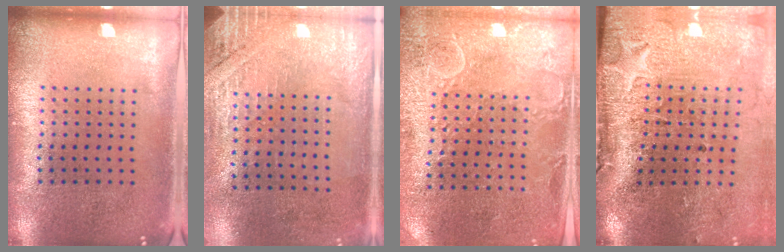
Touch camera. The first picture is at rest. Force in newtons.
{"total": 2.7, "press": 2.4, "slide": 1.2}
{"total": 2.8, "press": 2.7, "slide": 0.8}
{"total": 4.8, "press": 3.8, "slide": 3.0}